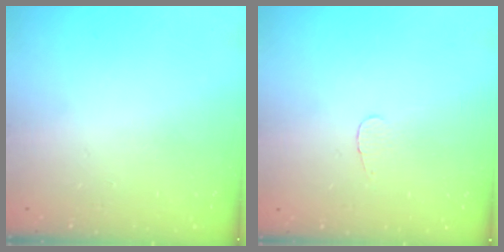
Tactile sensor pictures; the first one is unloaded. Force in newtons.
{"total": 2.8, "press": 2.8, "slide": 0.3}